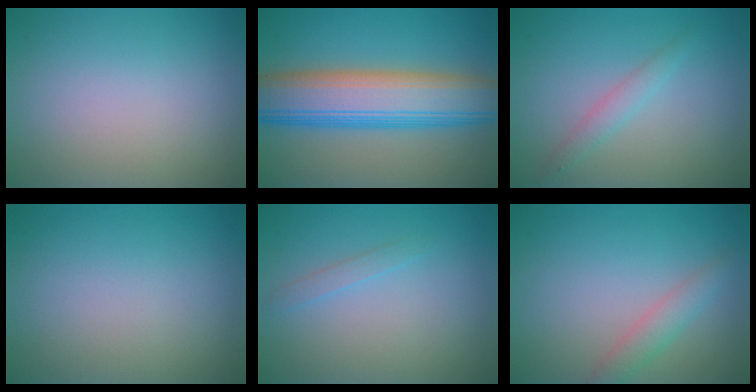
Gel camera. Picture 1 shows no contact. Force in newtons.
{"total": 10.6, "press": 10.6, "slide": 0.2}
{"total": 1.6, "press": 1.6, "slide": 0.0}
{"total": 0.0}
{"total": 0.9, "press": 0.9, "slide": 0.1}
{"total": 2.1, "press": 2.1, "slide": 0.1}